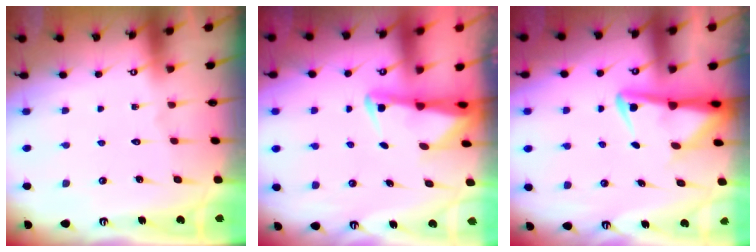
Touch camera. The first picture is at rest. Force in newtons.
{"total": 2.2, "press": 2.1, "slide": 0.4}
{"total": 4.4, "press": 4.2, "slide": 1.3}